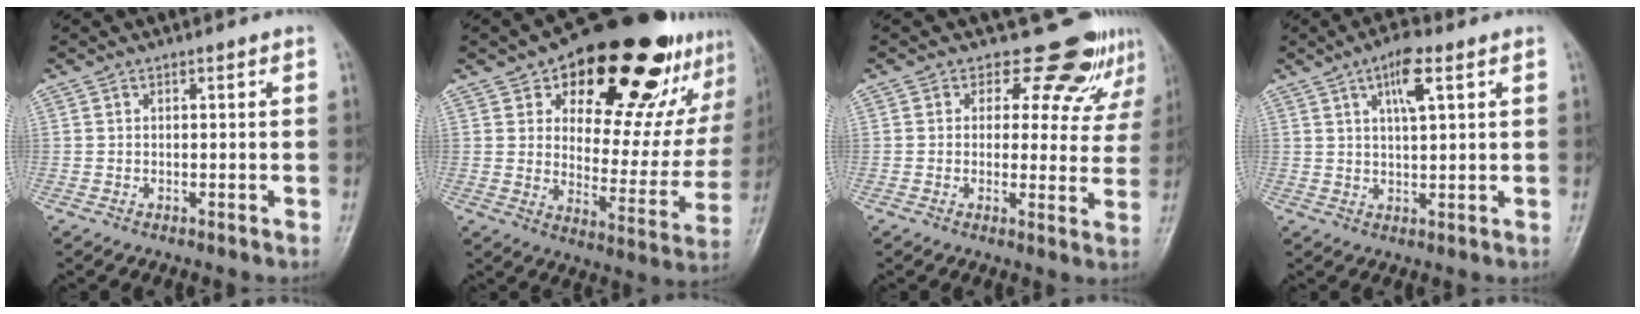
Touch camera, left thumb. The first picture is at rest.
{"total": 28.6, "force": [16.8, 13.2, 19.0], "torque": [-0.215, -0.050, 0.243]}
{"total": 10.4, "force": [8.5, 5.3, 2.8], "torque": [0.015, -0.054, 0.089]}
{"total": 6.5, "force": [3.0, 2.1, 5.4], "torque": [-0.088, -0.005, 0.049]}